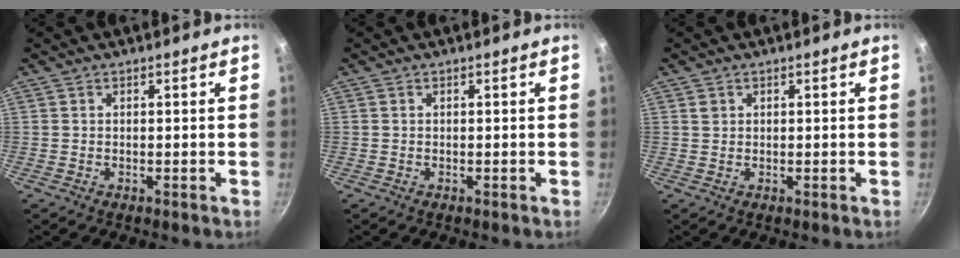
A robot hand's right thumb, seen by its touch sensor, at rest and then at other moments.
{"total": 0.0}
{"total": 1.1, "force": [0.5, 0.9, 0.4], "torque": [-0.002, 0.003, 0.008]}